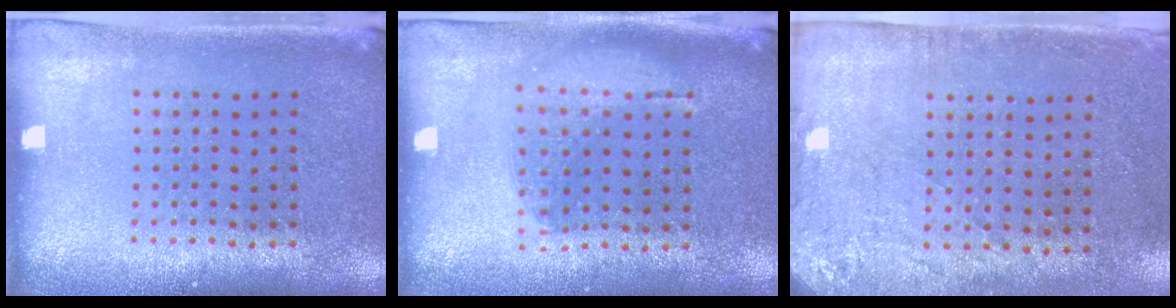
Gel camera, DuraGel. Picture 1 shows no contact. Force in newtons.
{"total": 1.3, "press": 1.1, "slide": 0.5}
{"total": 2.8, "press": 2.3, "slide": 1.6}